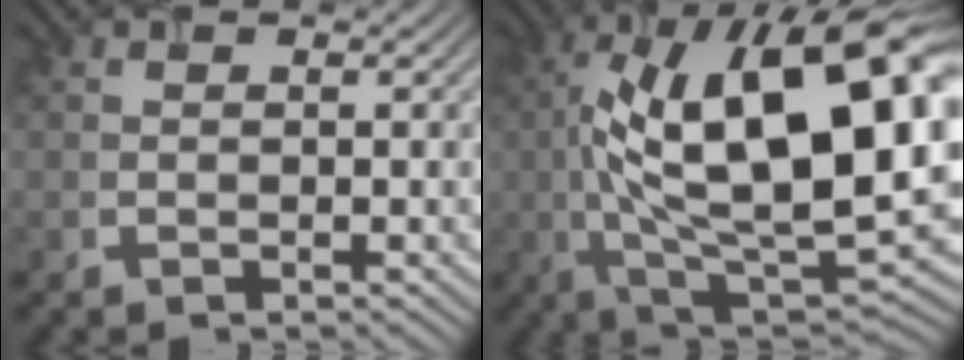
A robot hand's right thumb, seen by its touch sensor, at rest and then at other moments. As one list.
[{"total": 20.2, "force": [3.0, 7.4, 18.6], "torque": [-0.323, 0.023, 0.063]}]